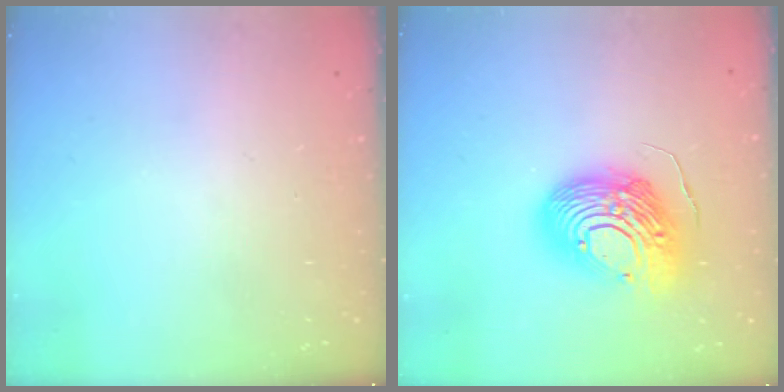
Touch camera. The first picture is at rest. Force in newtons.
{"total": 17.4, "press": 17.3, "slide": 1.6}